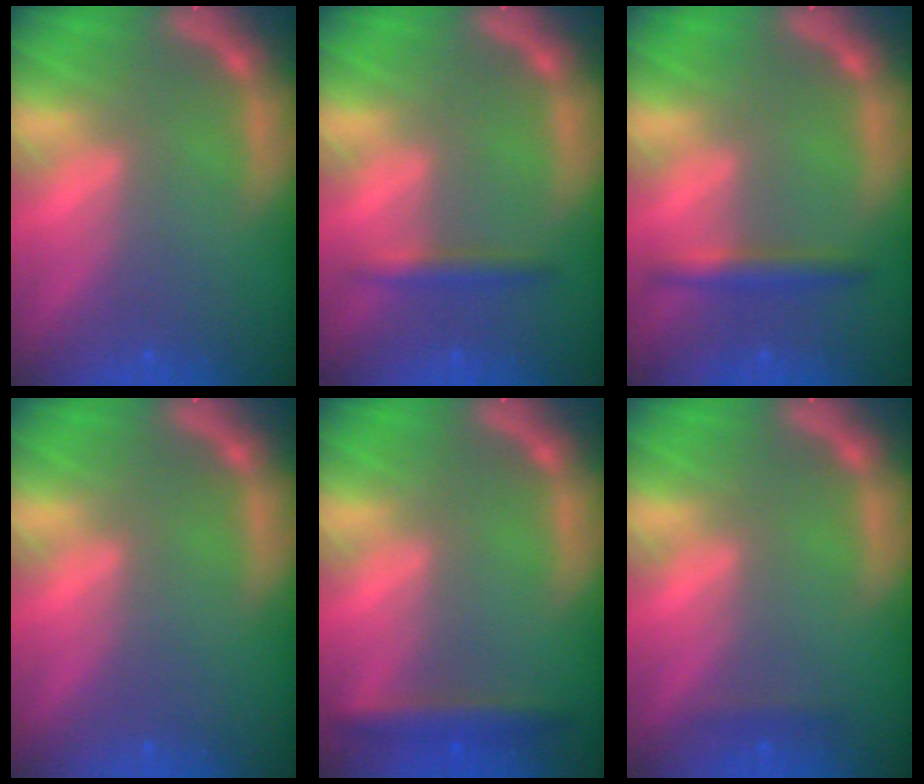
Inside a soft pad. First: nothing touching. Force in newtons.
{"total": 1.9}
{"total": 2.4}
{"total": 0.0}
{"total": 2.9}
{"total": 0.9}